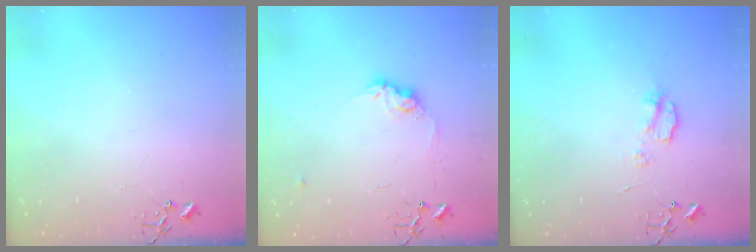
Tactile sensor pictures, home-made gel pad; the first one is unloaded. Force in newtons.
{"total": 9.4, "press": 9.3, "slide": 0.5}
{"total": 5.1, "press": 5.0, "slide": 0.7}